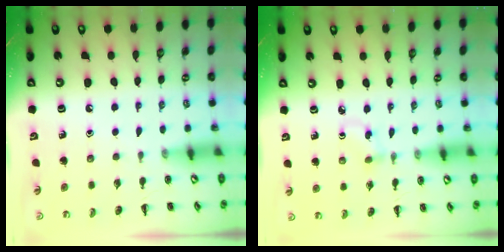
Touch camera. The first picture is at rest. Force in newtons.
{"total": 2.4, "press": 2.1, "slide": 1.1}